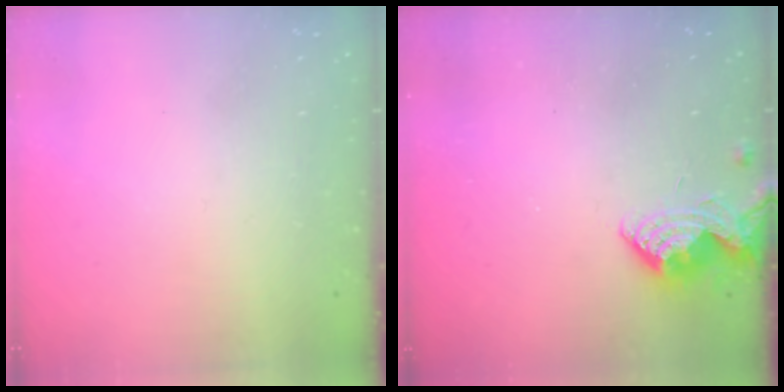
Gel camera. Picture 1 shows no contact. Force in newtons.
{"total": 7.1, "press": 7.1, "slide": 0.7}